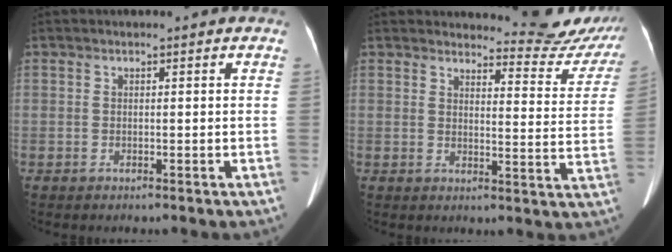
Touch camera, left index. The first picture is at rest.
{"total": 12.6, "force": [12.5, 1.5, 0.5], "torque": [0.023, -0.076, 0.120]}